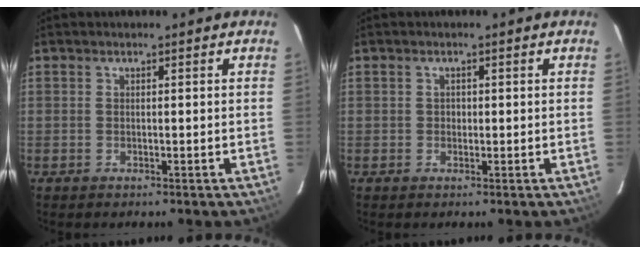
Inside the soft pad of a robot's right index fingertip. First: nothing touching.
{"total": 1.0, "force": [-0.1, 1.0, 0.1], "torque": [0.002, 0.002, -0.001]}